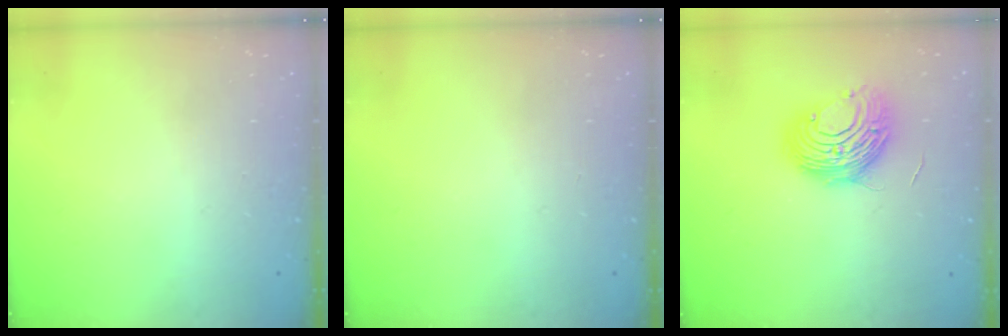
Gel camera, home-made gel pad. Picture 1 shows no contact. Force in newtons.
{"total": 0.0}
{"total": 11.0, "press": 11.0, "slide": 0.6}